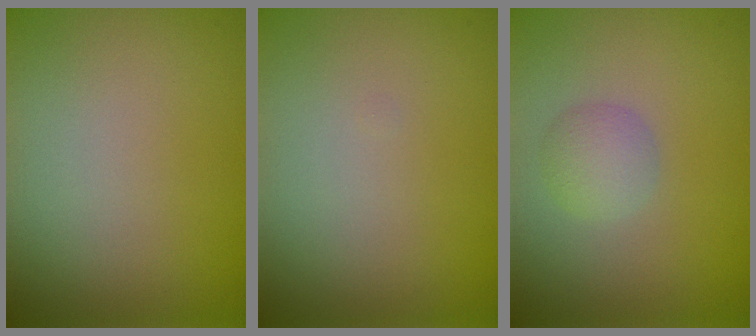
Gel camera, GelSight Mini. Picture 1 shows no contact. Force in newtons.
{"total": 0.0}
{"total": 2.1, "press": 2.1, "slide": 0.0}